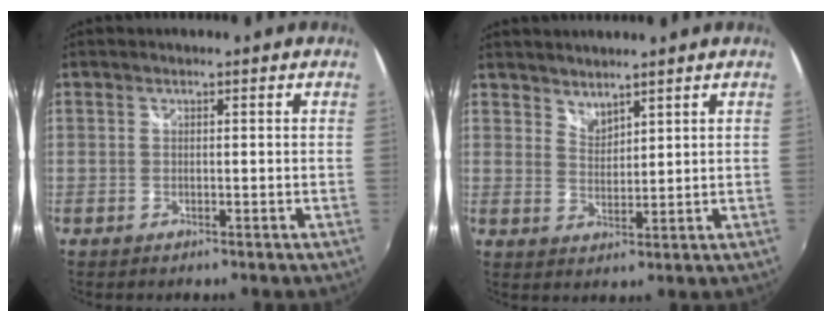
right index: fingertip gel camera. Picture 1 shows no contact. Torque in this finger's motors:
{"motor_torque": [-0.22, 0.26, -0.05, 0.01]}